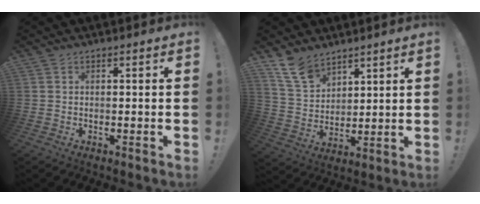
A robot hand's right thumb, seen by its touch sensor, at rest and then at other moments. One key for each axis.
{"total": 11.5, "fx": 8.8, "fy": 6.2, "fz": 4.1, "tx": -0.093, "ty": -0.050, "tz": 0.175}